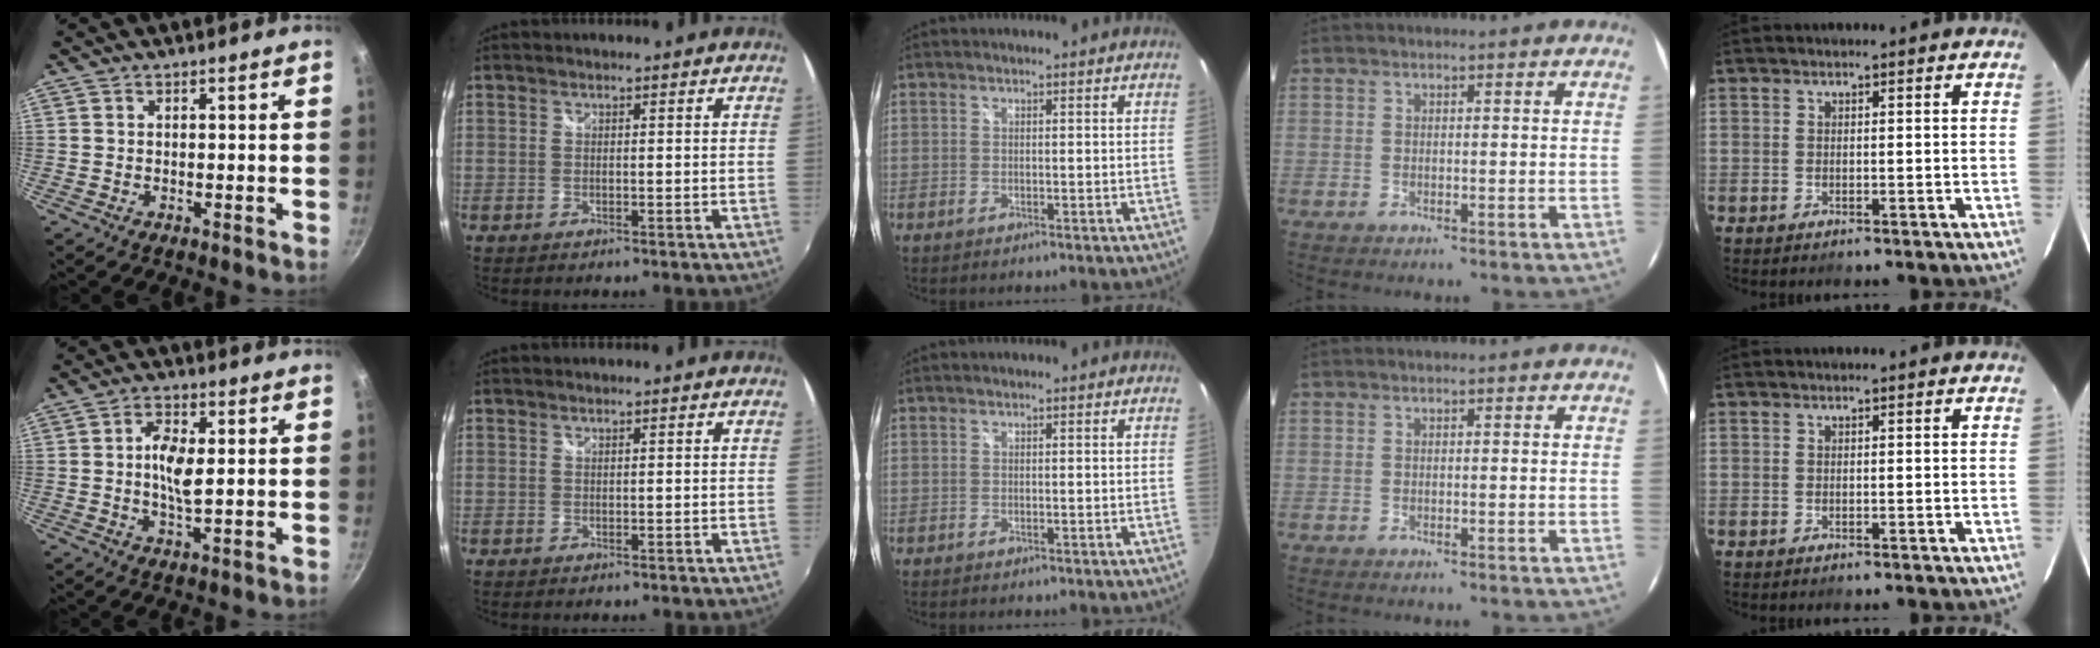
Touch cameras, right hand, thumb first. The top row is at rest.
{"thumb": {"total": 6.3, "force": [0.7, 2.6, 5.6], "torque": [-0.109, 0.005, 0.010]}}